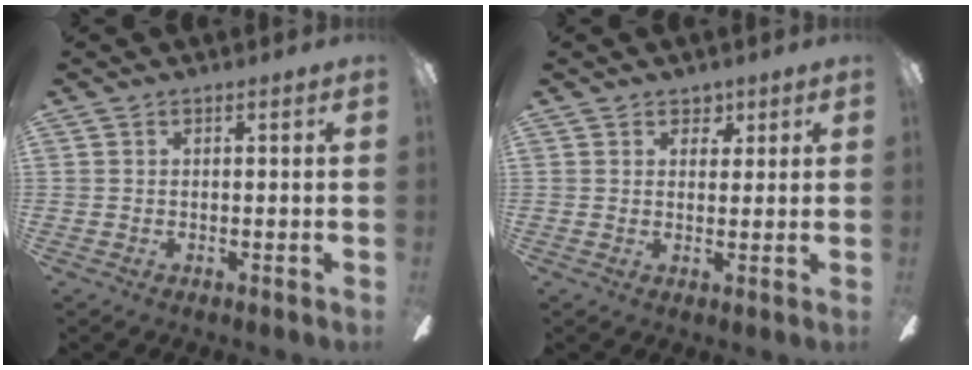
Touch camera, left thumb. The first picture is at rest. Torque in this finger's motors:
{"motor_torque": [-0.24, -0.20, -0.15, -0.20, 0.06]}